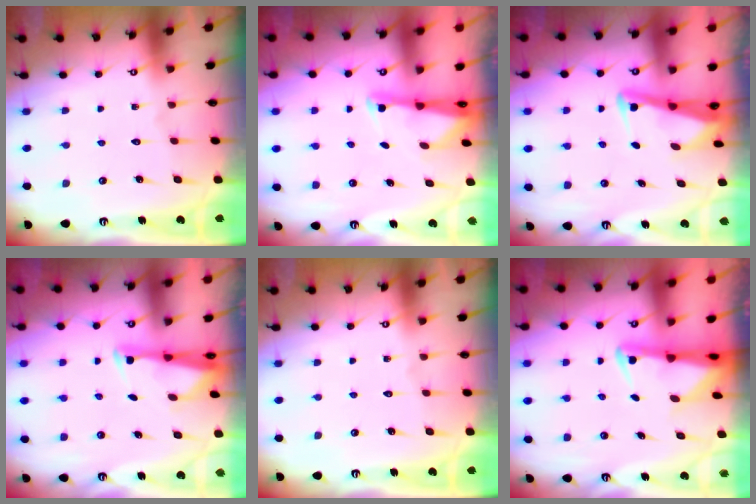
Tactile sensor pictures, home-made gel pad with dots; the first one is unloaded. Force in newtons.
{"total": 2.0, "press": 2.0, "slide": 0.4}
{"total": 3.1, "press": 3.0, "slide": 0.7}
{"total": 2.9, "press": 2.8, "slide": 0.8}
{"total": 0.0}
{"total": 2.9, "press": 2.9, "slide": 0.6}